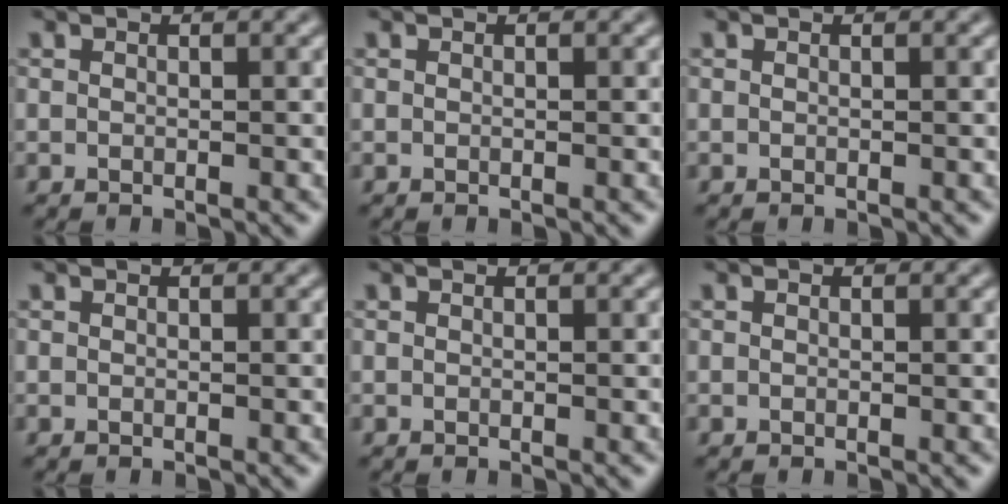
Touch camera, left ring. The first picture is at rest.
{"total": 0.0}
{"total": 0.0}
{"total": 0.0}
{"total": 0.0}
{"total": 0.0}